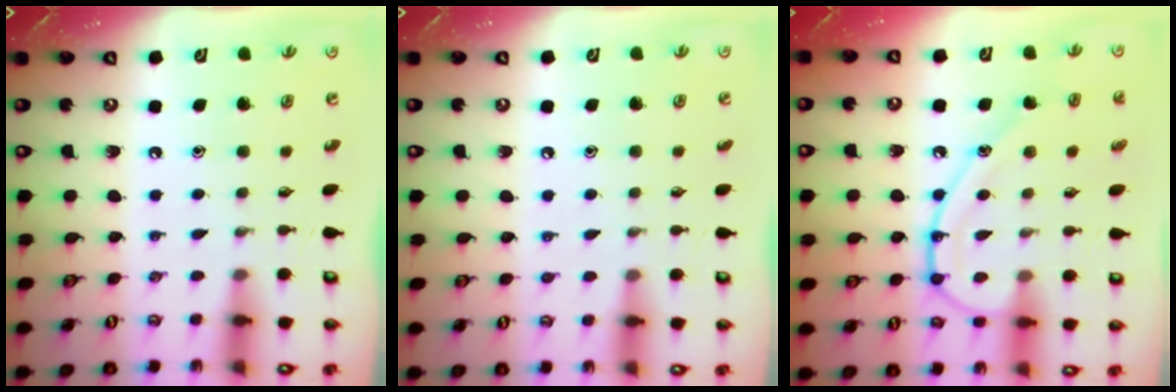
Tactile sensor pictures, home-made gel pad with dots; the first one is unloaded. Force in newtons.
{"total": 2.7, "press": 2.7, "slide": 0.2}
{"total": 12.0, "press": 12.0, "slide": 0.7}